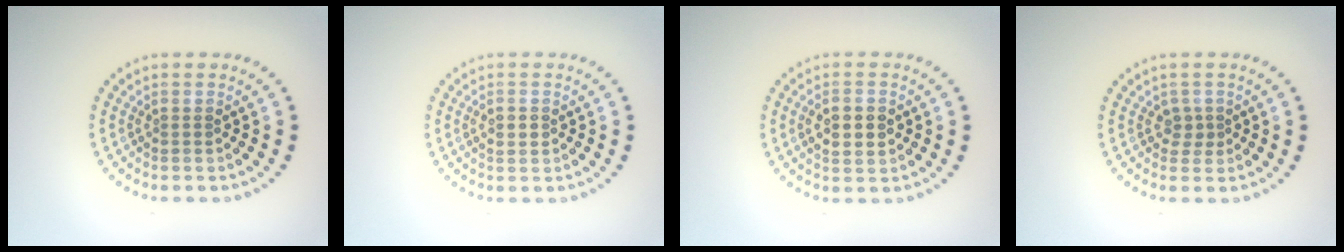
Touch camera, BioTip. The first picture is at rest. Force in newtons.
{"total": 1.2, "press": 1.2, "slide": 0.1}
{"total": 3.2, "press": 3.2, "slide": 0.3}
{"total": 1.3, "press": 1.0, "slide": 0.8}